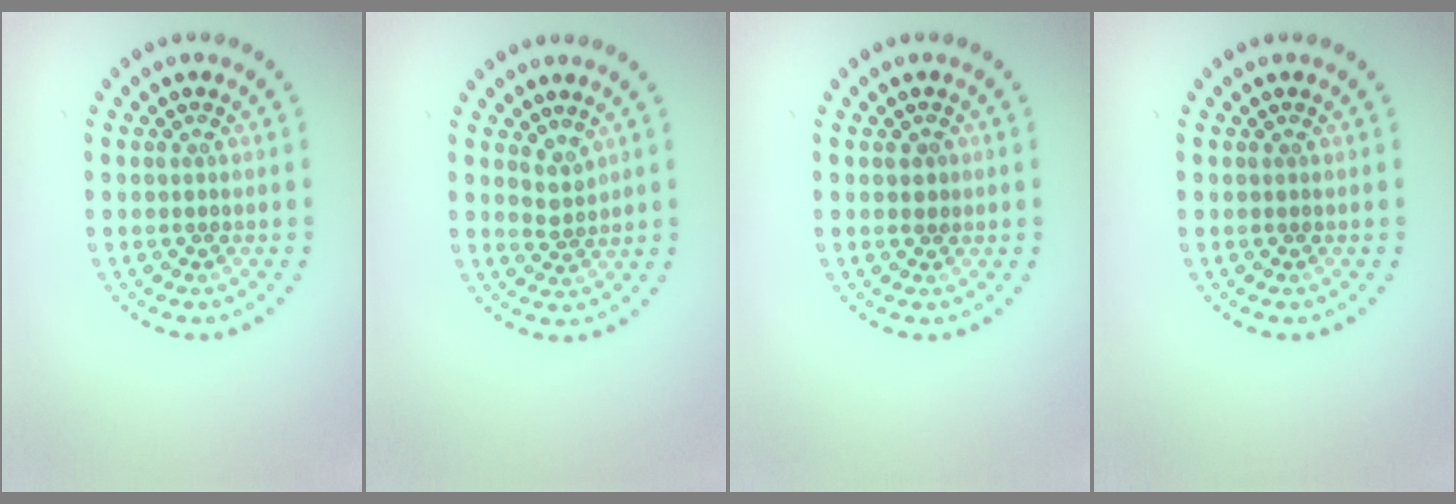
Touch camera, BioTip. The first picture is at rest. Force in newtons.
{"total": 1.7, "press": 1.1, "slide": 1.3}
{"total": 0.9, "press": 0.9, "slide": 0.1}
{"total": 0.0}